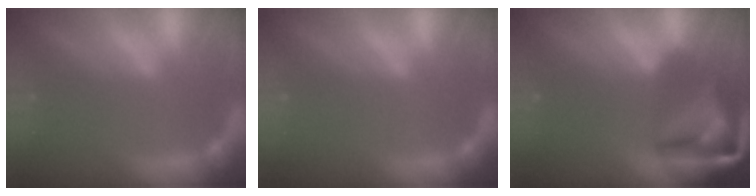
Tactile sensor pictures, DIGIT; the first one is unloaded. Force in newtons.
{"total": 0.0}
{"total": 10.1}